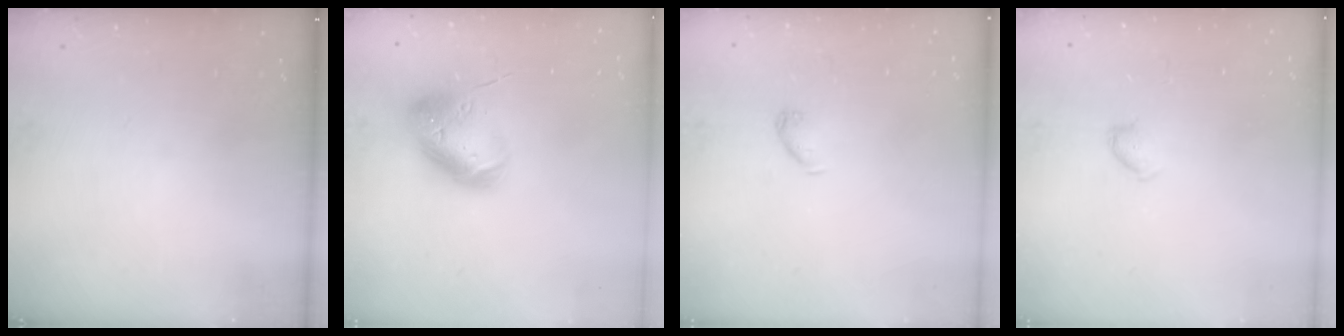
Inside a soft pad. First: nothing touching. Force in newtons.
{"total": 17.7, "press": 17.4, "slide": 2.8}
{"total": 5.1, "press": 5.0, "slide": 0.9}
{"total": 5.3, "press": 5.2, "slide": 0.7}